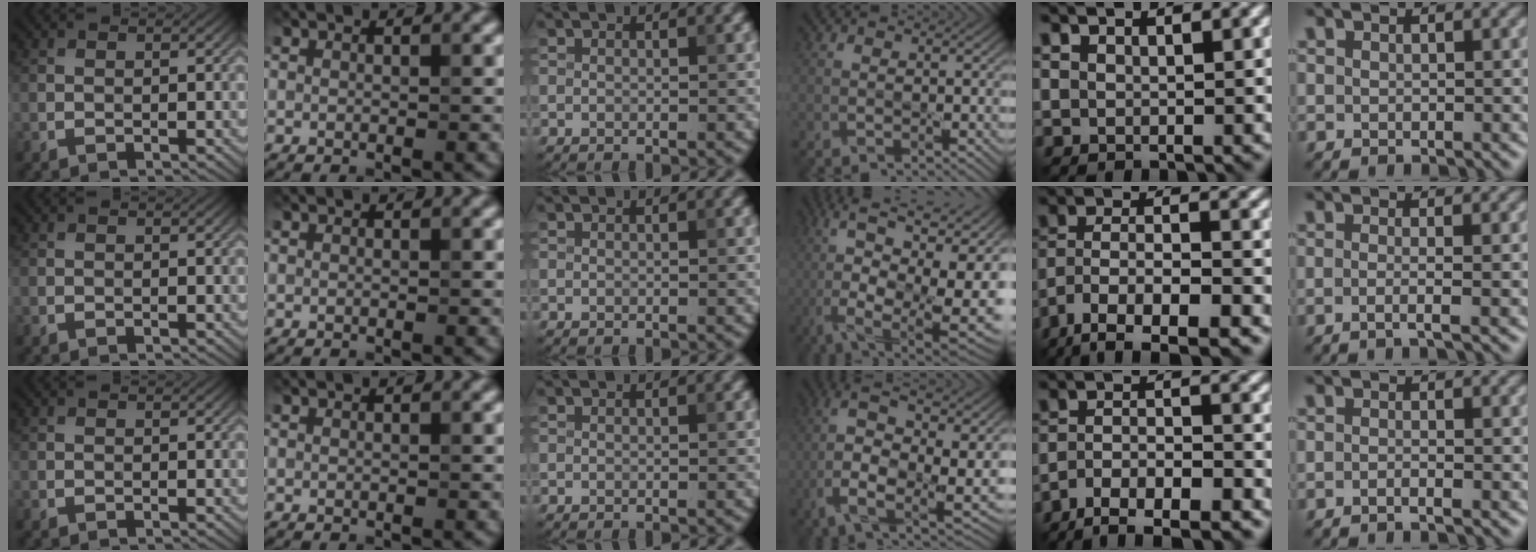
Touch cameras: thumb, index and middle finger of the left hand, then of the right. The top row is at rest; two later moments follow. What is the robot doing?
{"motion": "squeeze", "object": "bubble wrap"}